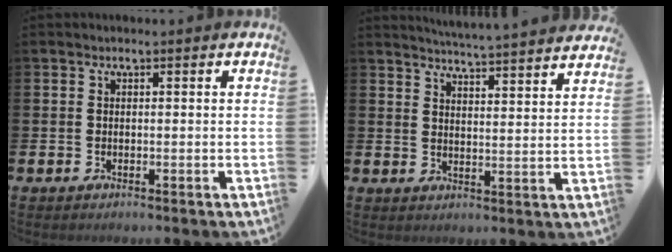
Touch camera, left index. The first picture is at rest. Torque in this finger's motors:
{"motor_torque": [1.10, -1.04, 0.24, 0.09]}